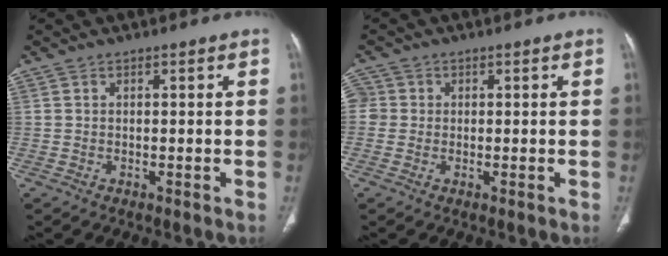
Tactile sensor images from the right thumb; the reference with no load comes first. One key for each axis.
{"total": 3.0, "fx": 0.1, "fy": 2.9, "fz": 0.6, "tx": 0.006, "ty": 0.008, "tz": 0.000}